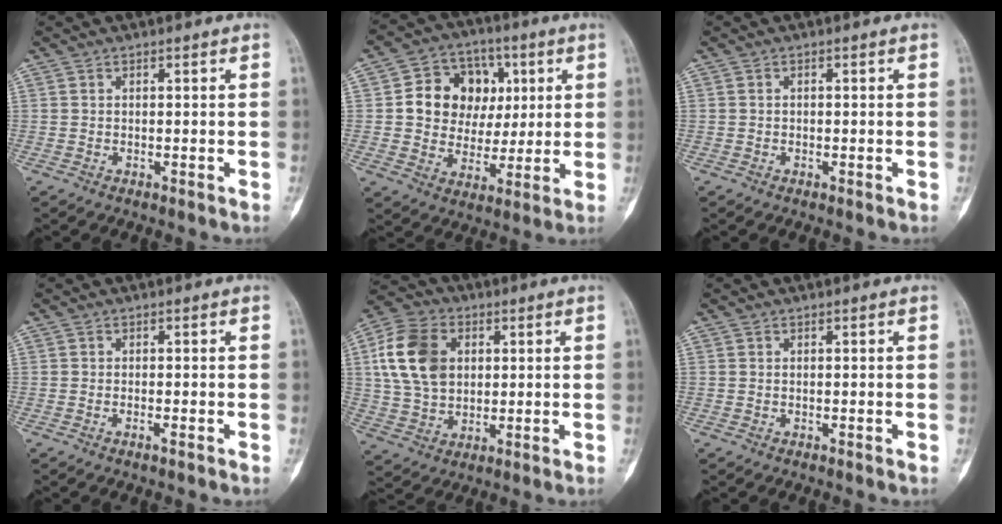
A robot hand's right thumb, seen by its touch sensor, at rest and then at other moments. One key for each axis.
{"total": 14.0, "fx": 2.8, "fy": 11.7, "fz": 7.2, "tx": -0.067, "ty": 0.008, "tz": 0.051}
{"total": 0.0}
{"total": 0.8, "fx": -0.5, "fy": 0.0, "fz": 0.7, "tx": -0.015, "ty": -0.001, "tz": -0.009}
{"total": 14.2, "fx": 3.0, "fy": 10.5, "fz": 9.1, "tx": -0.154, "ty": 0.006, "tz": 0.053}
{"total": 0.0}